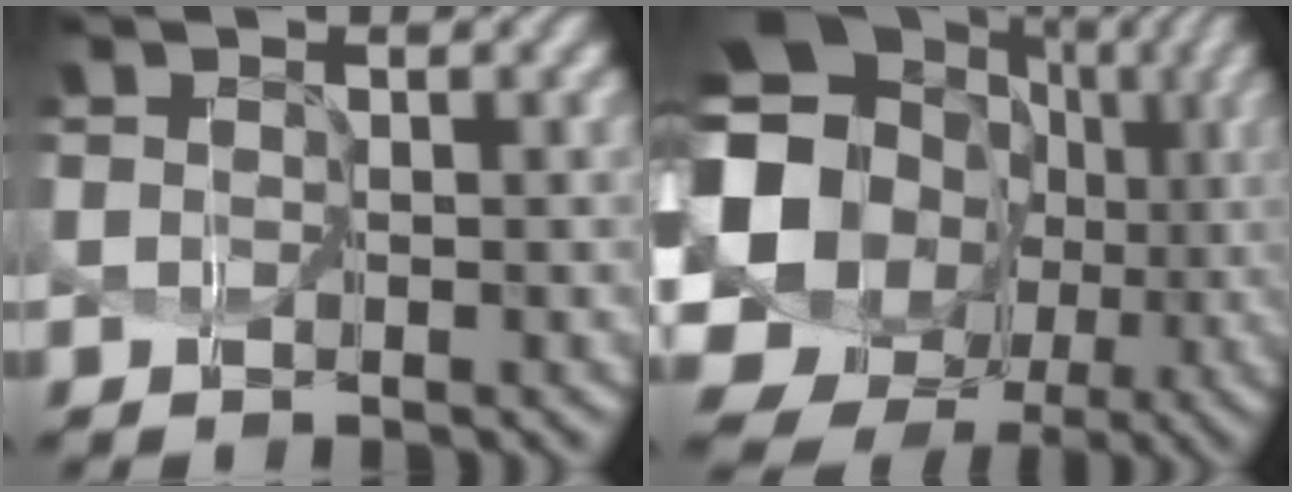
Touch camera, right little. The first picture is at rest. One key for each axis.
{"total": 17.9, "fx": 0.0, "fy": 15.3, "fz": 9.2, "tx": -0.196, "ty": -0.034, "tz": 0.007}